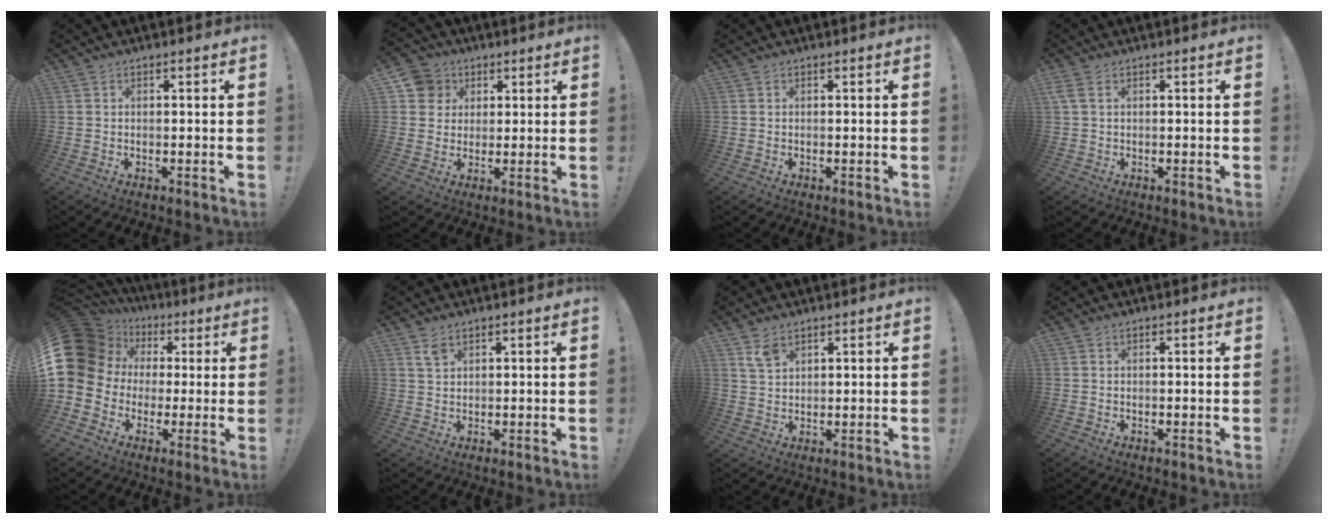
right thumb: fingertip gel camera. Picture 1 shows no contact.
{"total": 8.1, "force": [2.9, 7.3, 1.7], "torque": [-0.025, -0.014, 0.061]}
{"total": 0.0}
{"total": 2.2, "force": [0.9, 0.9, 1.8], "torque": [-0.044, 0.006, 0.019]}
{"total": 17.3, "force": [2.8, 14.9, 8.5], "torque": [-0.161, -0.004, 0.071]}
{"total": 3.1, "force": [2.1, 1.6, 1.7], "torque": [-0.023, -0.009, 0.038]}
{"total": 4.9, "force": [3.2, 2.8, 2.3], "torque": [-0.039, -0.013, 0.062]}
{"total": 0.0}